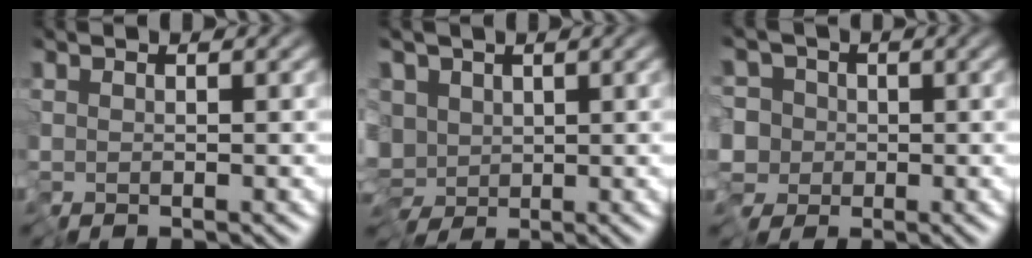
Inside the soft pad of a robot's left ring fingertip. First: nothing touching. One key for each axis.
{"total": 7.4, "fx": -1.4, "fy": 5.7, "fz": 4.6, "tx": -0.061, "ty": -0.014, "tz": -0.026}
{"total": 4.5, "fx": -1.1, "fy": 4.2, "fz": 1.1, "tx": -0.005, "ty": 0.012, "tz": -0.052}